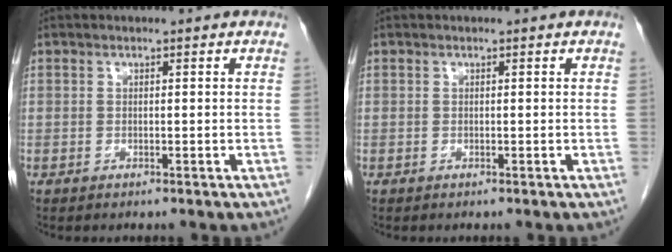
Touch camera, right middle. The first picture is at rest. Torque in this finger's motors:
{"motor_torque": [0.00, 0.00, 0.00, 0.00]}